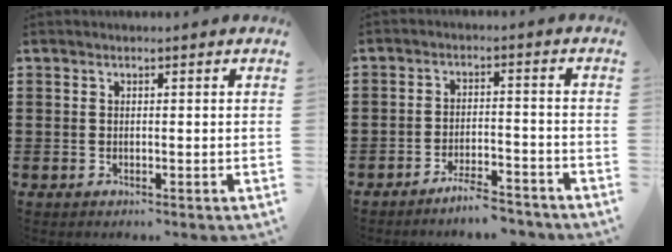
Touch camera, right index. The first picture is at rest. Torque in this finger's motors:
{"motor_torque": [0.39, 0.73, -0.18, -0.21]}